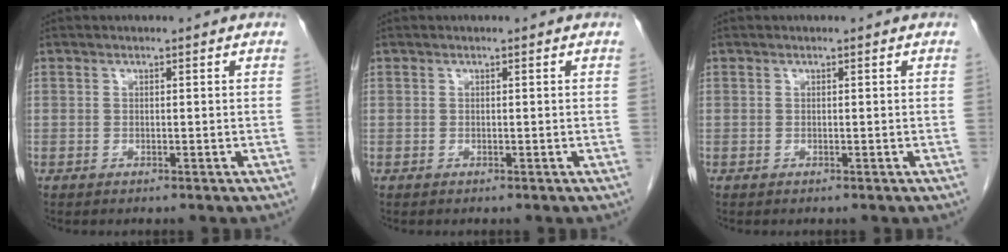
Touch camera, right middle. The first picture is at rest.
{"total": 0.0}
{"total": 0.0}